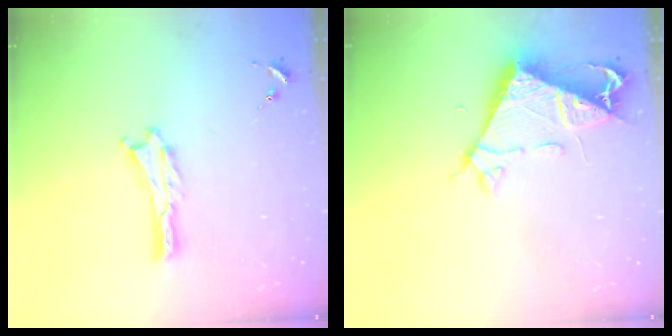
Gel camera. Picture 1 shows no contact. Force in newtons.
{"total": 7.9, "press": 7.9, "slide": 0.6}